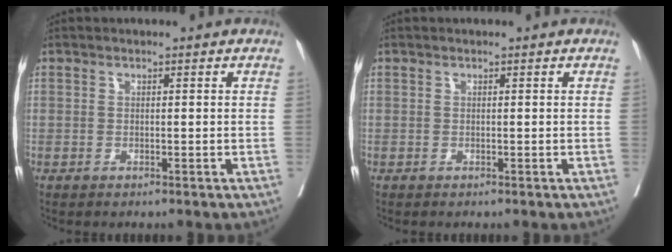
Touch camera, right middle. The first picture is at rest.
{"total": 0.0}